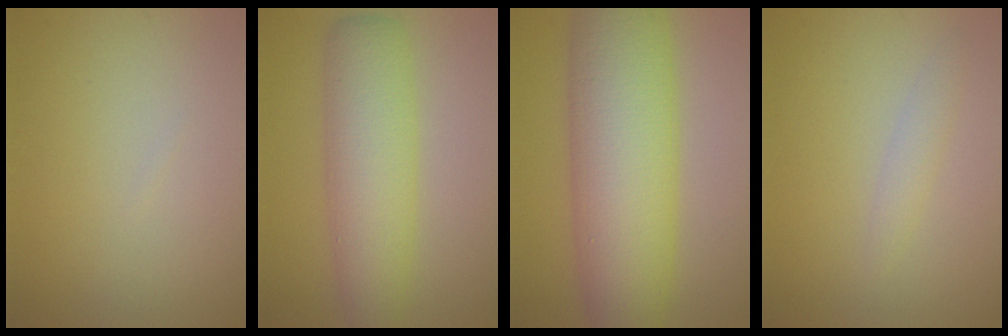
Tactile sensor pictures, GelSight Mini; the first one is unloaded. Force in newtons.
{"total": 6.1, "press": 6.1, "slide": 0.4}
{"total": 11.4, "press": 11.4, "slide": 0.1}
{"total": 1.3, "press": 1.3, "slide": 0.0}